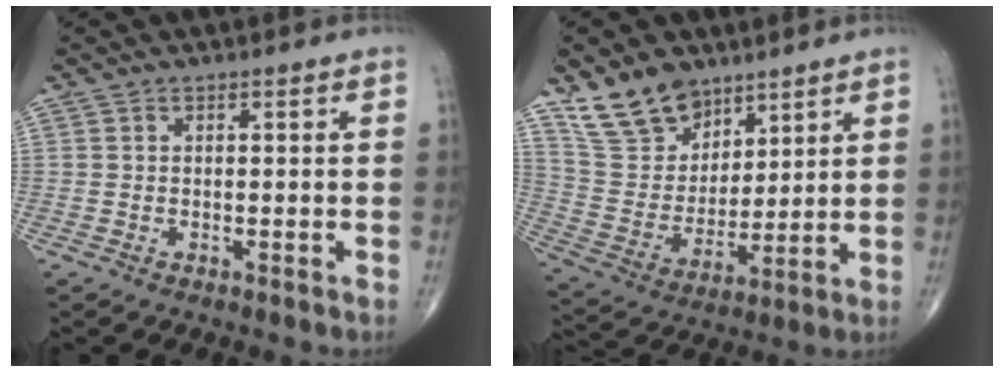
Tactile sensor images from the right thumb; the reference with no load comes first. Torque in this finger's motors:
{"motor_torque": [-0.39, 1.11, -0.39, 0.31, 0.03]}